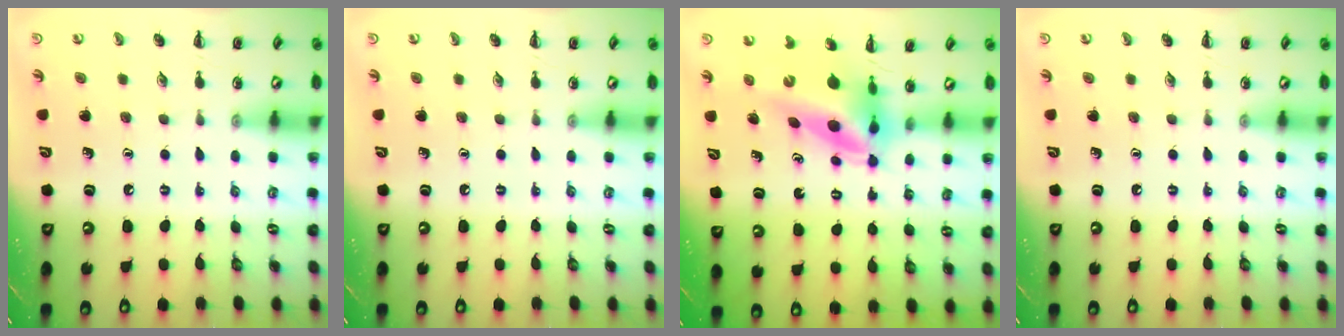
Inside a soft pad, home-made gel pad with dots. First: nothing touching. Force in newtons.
{"total": 0.0}
{"total": 5.4, "press": 5.1, "slide": 1.9}
{"total": 0.0}